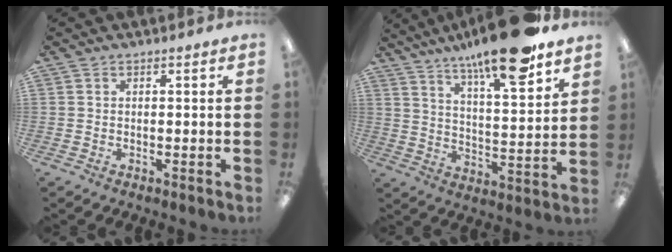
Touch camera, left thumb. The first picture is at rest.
{"total": 16.9, "force": [13.2, 3.3, 9.9], "torque": [-0.165, -0.085, 0.216]}